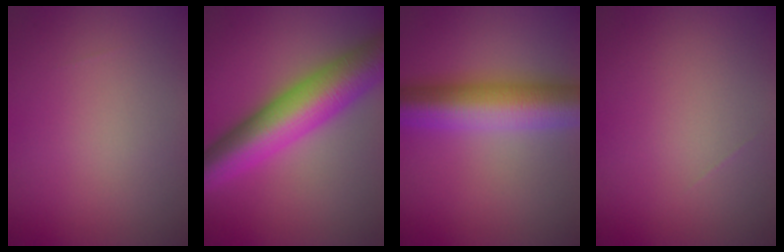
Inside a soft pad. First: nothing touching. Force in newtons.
{"total": 10.5, "press": 10.5, "slide": 0.1}
{"total": 9.7, "press": 9.7, "slide": 0.3}
{"total": 0.0}